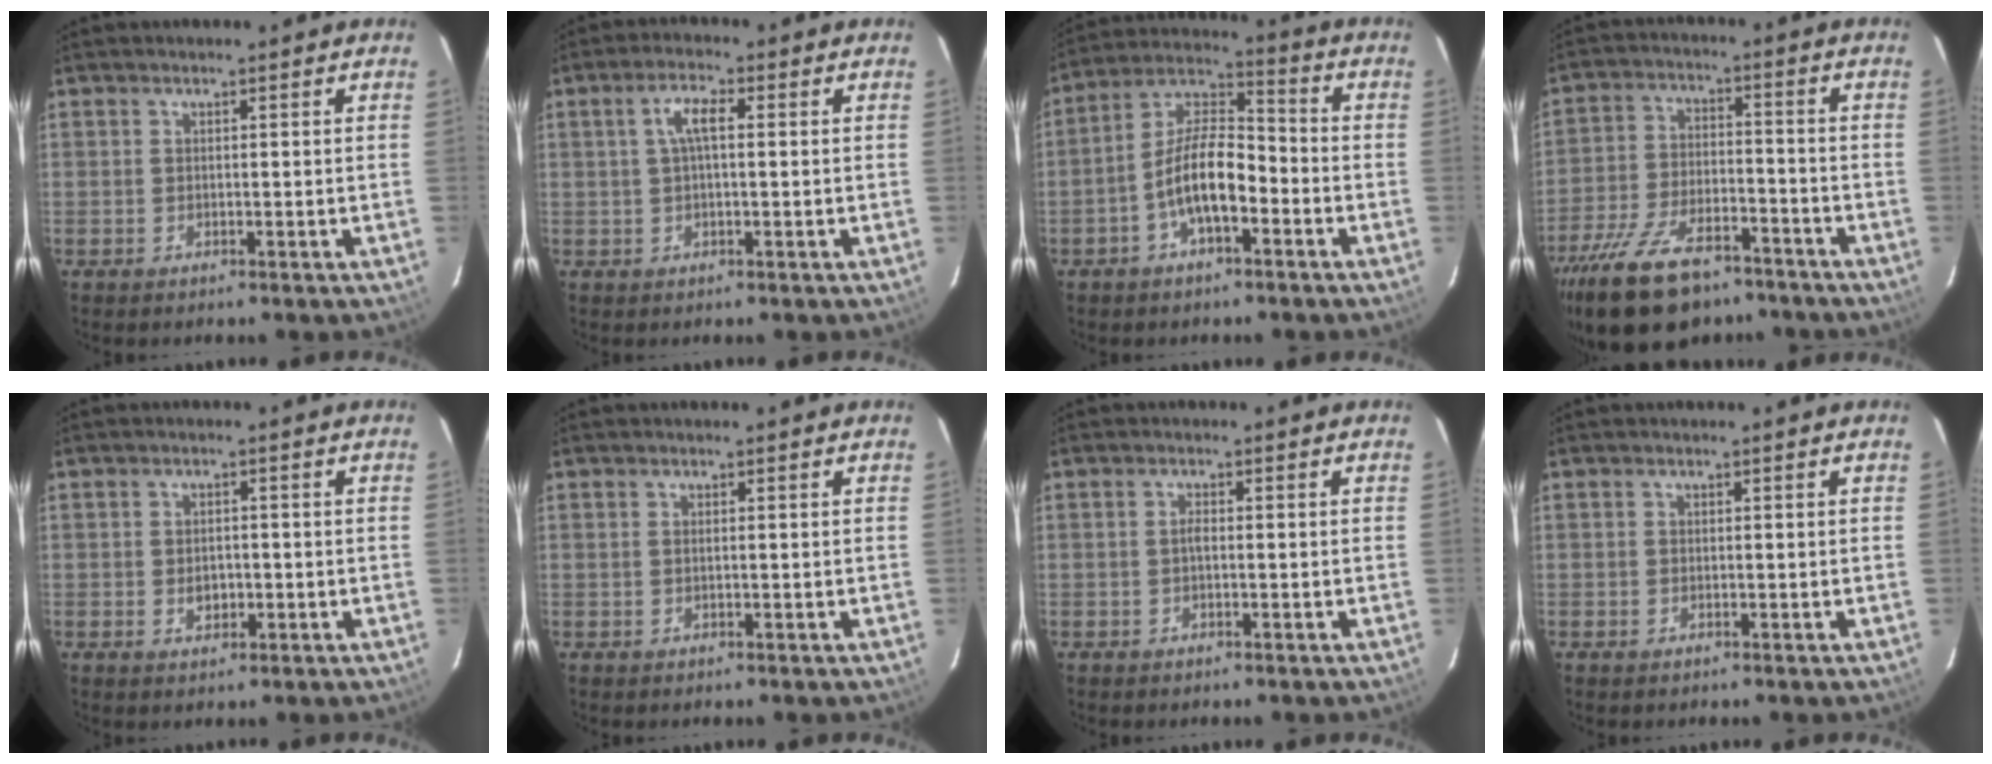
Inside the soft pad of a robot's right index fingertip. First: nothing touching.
{"total": 4.4, "force": [0.8, 1.4, 4.1], "torque": [-0.081, 0.012, 0.016]}
{"total": 10.3, "force": [-4.0, 4.0, 8.6], "torque": [-0.176, 0.024, -0.073]}
{"total": 17.4, "force": [-12.6, 7.8, 9.2], "torque": [-0.200, -0.022, -0.211]}
{"total": 2.6, "force": [-0.6, 2.1, 1.5], "torque": [-0.026, 0.004, -0.006]}
{"total": 0.0}
{"total": 1.0, "force": [-0.2, 0.4, 0.9], "torque": [-0.017, 0.006, -0.005]}
{"total": 0.0}